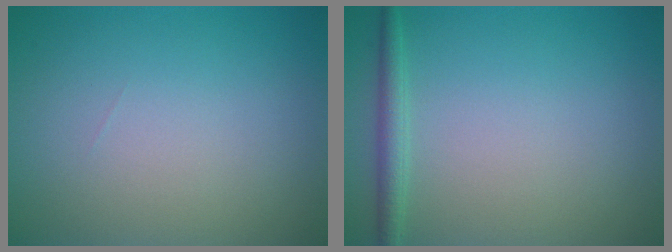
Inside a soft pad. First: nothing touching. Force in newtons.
{"total": 1.7, "press": 1.7, "slide": 0.1}